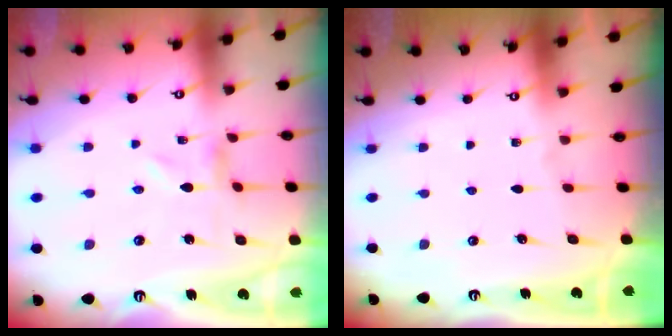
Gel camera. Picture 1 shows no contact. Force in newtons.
{"total": 0.0}